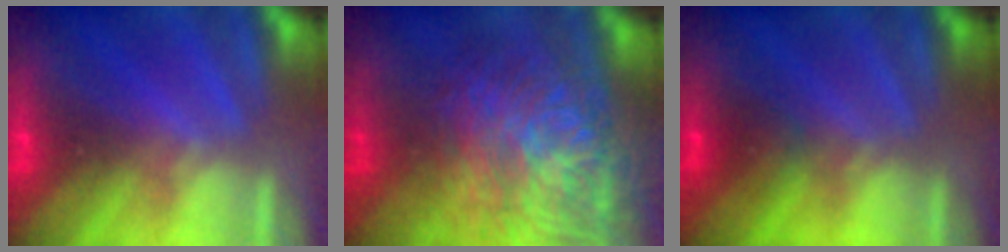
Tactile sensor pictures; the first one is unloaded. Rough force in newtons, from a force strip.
{"total": 7.3}
{"total": 2.3}